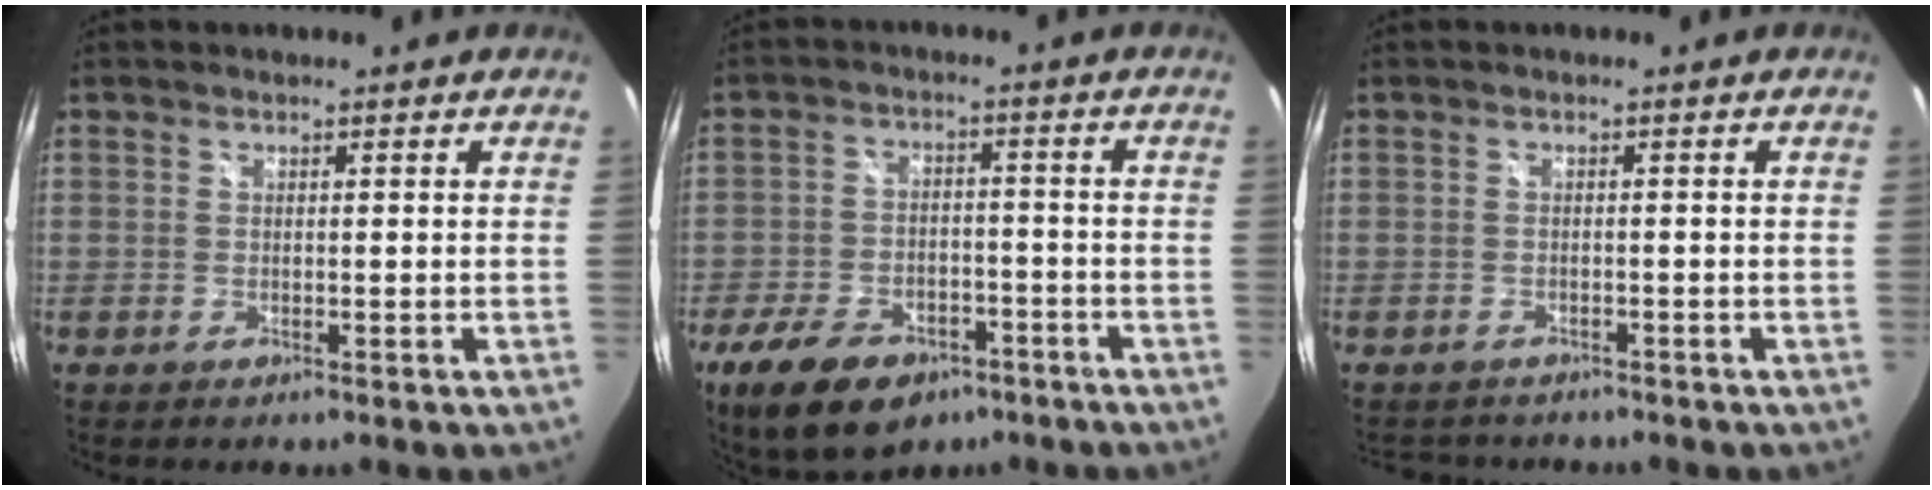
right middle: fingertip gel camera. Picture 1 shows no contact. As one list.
[{"total": 15.4, "force": [-9.7, 8.6, 8.3], "torque": [-0.190, -0.012, -0.154]}, {"total": 3.9, "force": [-3.4, 1.7, 0.7], "torque": [-0.016, -0.007, -0.051]}]